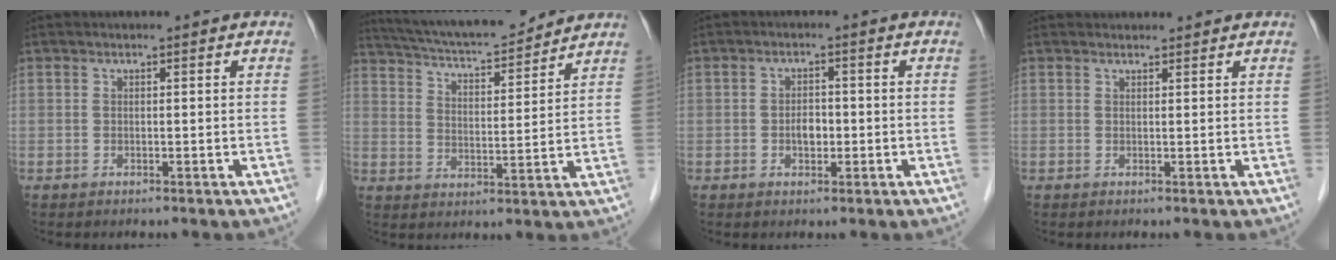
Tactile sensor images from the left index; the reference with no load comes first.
{"total": 15.2, "force": [13.9, 2.0, 5.8], "torque": [-0.104, 0.011, 0.223]}
{"total": 2.5, "force": [-0.8, 1.4, 1.9], "torque": [-0.031, 0.001, -0.012]}
{"total": 2.4, "force": [2.3, 0.5, 0.1], "torque": [-0.006, 0.019, 0.031]}